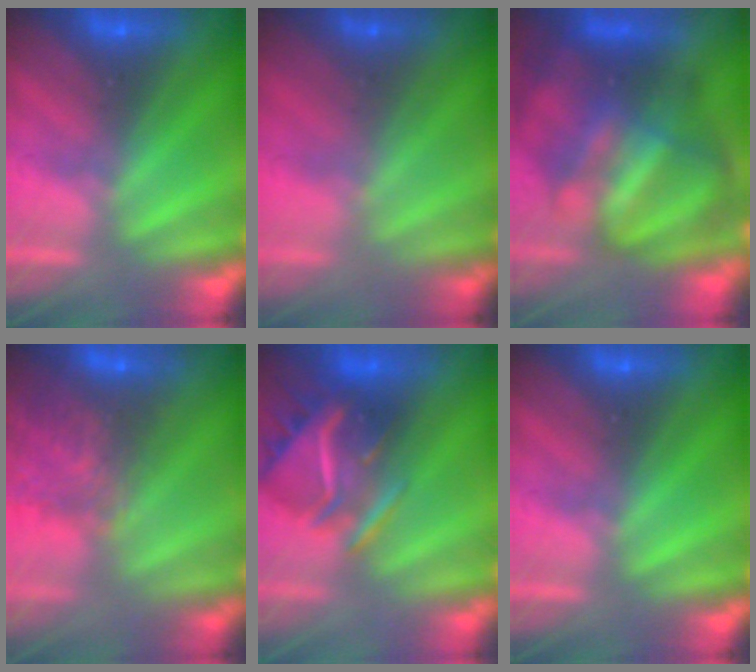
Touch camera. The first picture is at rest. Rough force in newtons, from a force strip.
{"total": 1.6}
{"total": 11.0}
{"total": 11.3}
{"total": 8.4}
{"total": 0.0}